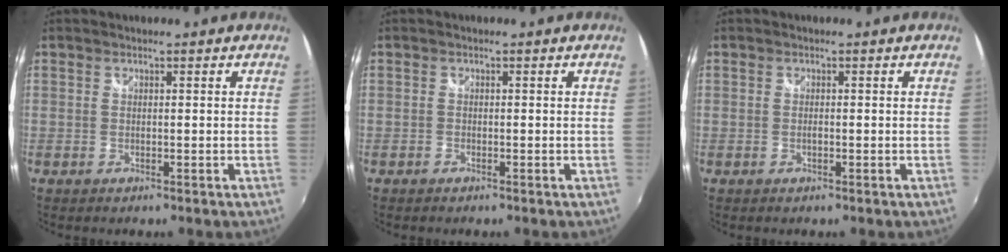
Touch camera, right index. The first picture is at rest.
{"total": 0.6, "force": [-0.5, 0.3, 0.1], "torque": [-0.004, -0.002, -0.013]}
{"total": 0.6, "force": [-0.3, 0.2, 0.5], "torque": [-0.011, -0.001, -0.006]}